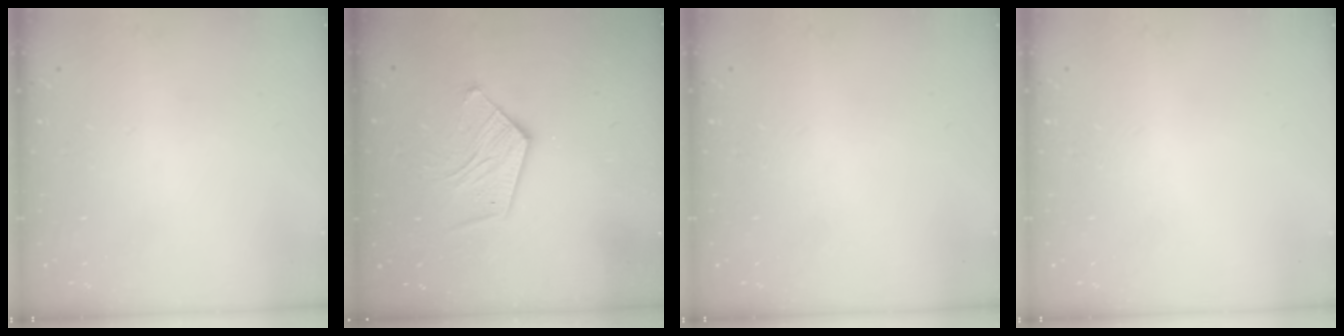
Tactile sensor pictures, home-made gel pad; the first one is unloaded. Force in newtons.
{"total": 10.7, "press": 10.7, "slide": 1.1}
{"total": 0.0}
{"total": 0.0}